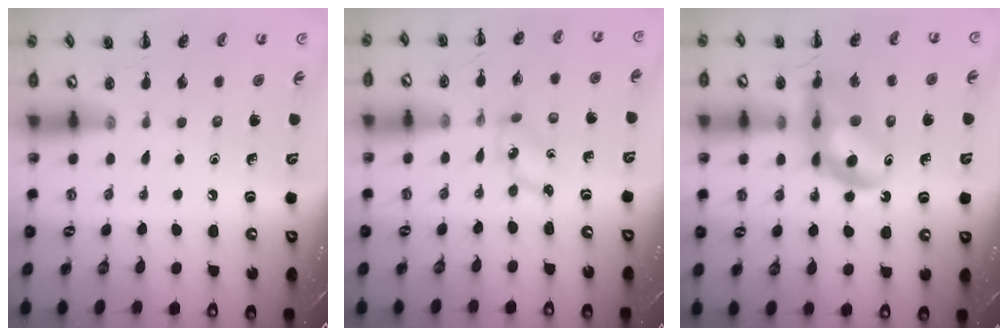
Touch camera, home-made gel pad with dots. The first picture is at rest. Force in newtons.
{"total": 1.9, "press": 1.9, "slide": 0.3}
{"total": 12.9, "press": 12.4, "slide": 3.5}